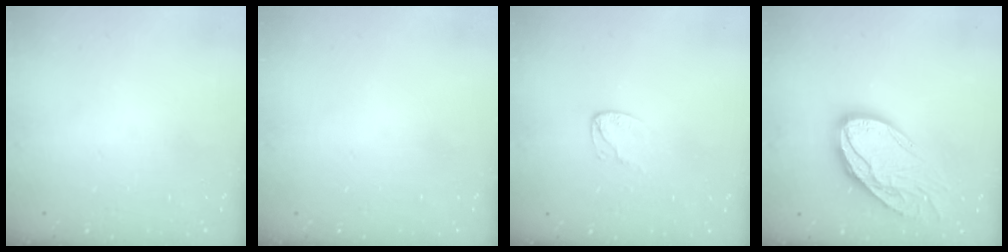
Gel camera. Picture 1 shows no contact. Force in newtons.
{"total": 0.0}
{"total": 5.8, "press": 5.8, "slide": 0.5}
{"total": 17.7, "press": 17.6, "slide": 1.7}